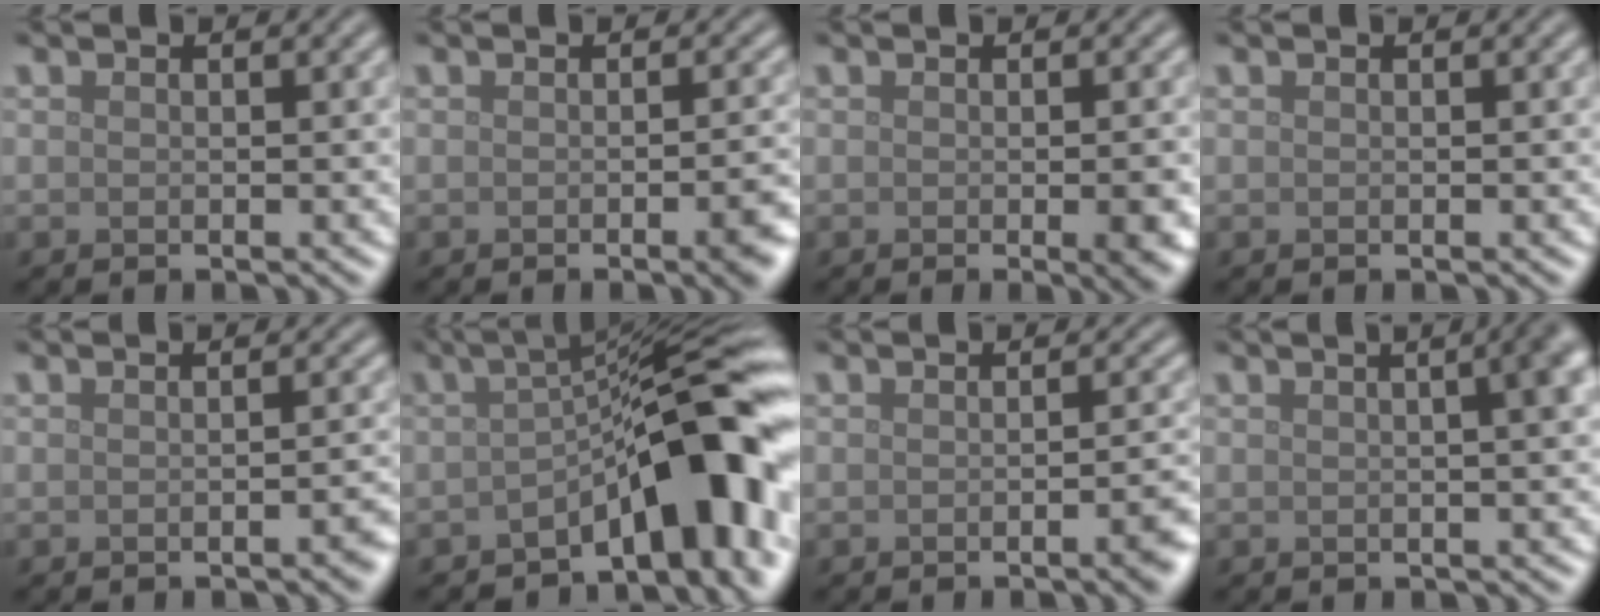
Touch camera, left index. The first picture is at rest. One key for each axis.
{"total": 3.8, "fx": -1.3, "fy": 1.1, "fz": 3.4, "tx": -0.037, "ty": -0.004, "tz": -0.016}
{"total": 3.7, "fx": -0.8, "fy": 1.1, "fz": 3.5, "tx": -0.038, "ty": -0.008, "tz": -0.006}
{"total": 0.0}
{"total": 1.3, "fx": -0.8, "fy": 0.3, "fz": 1.0, "tx": -0.013, "ty": -0.001, "tz": -0.010}
{"total": 10.8, "fx": -3.9, "fy": 3.4, "fz": 9.5, "tx": -0.110, "ty": 0.013, "tz": -0.065}
{"total": 2.9, "fx": -1.1, "fy": 0.8, "fz": 2.6, "tx": -0.026, "ty": 0.000, "tz": -0.018}
{"total": 8.3, "fx": 2.1, "fy": 4.3, "fz": 6.8, "tx": -0.001, "ty": 0.051, "tz": -0.020}